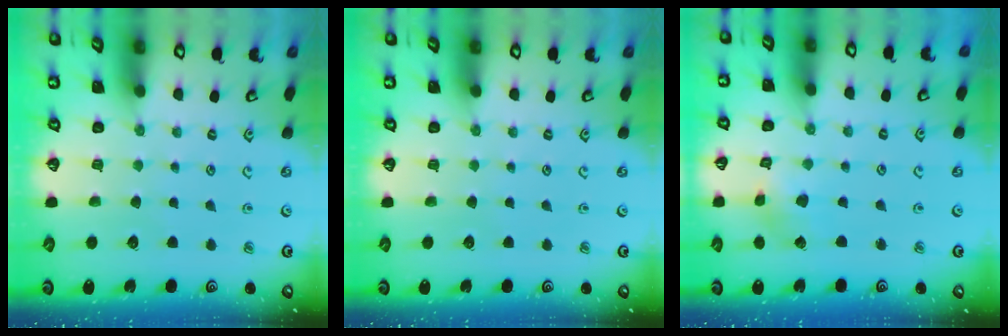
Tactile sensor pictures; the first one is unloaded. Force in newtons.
{"total": 0.0}
{"total": 3.2, "press": 3.2, "slide": 0.3}